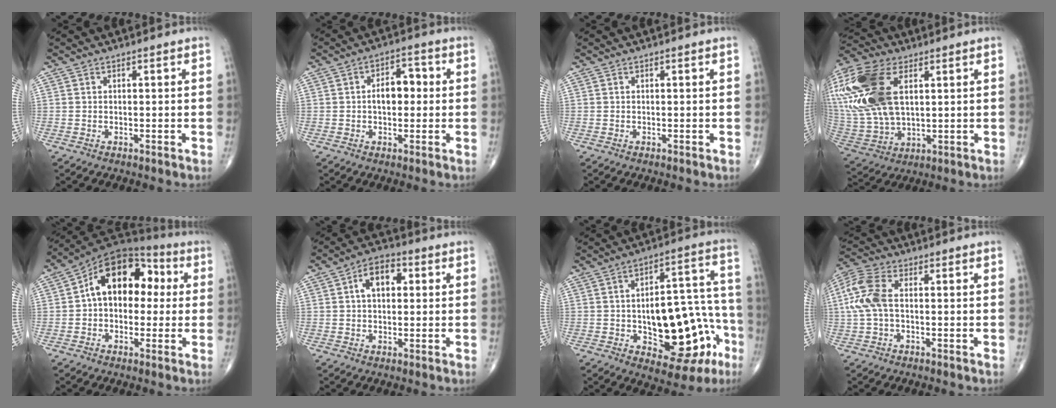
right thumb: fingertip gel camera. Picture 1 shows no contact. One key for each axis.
{"total": 6.4, "fx": 0.2, "fy": 3.9, "fz": 5.0, "tx": -0.058, "ty": 0.018, "tz": -0.004}
{"total": 0.0}
{"total": 26.1, "fx": 7.7, "fy": 14.9, "fz": 20.1, "tx": -0.478, "ty": 0.003, "tz": 0.152}
{"total": 15.8, "fx": 2.1, "fy": 10.4, "fz": 11.7, "tx": -0.140, "ty": 0.045, "tz": 0.021}
{"total": 7.5, "fx": 1.6, "fy": 4.6, "fz": 5.7, "tx": -0.083, "ty": 0.016, "tz": 0.019}
{"total": 20.8, "fx": -6.2, "fy": 10.7, "fz": 16.8, "tx": -0.182, "ty": 0.055, "tz": -0.066}
{"total": 8.9, "fx": 0.4, "fy": 5.1, "fz": 7.4, "tx": -0.186, "ty": 0.024, "tz": 0.005}